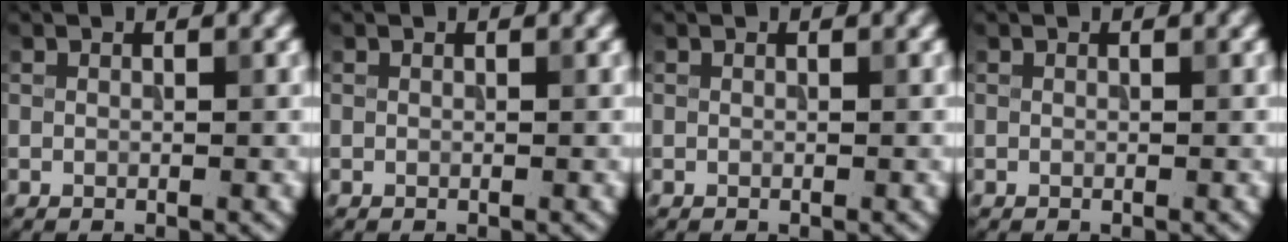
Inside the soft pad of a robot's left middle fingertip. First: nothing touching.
{"total": 0.0}
{"total": 0.0}
{"total": 0.0}